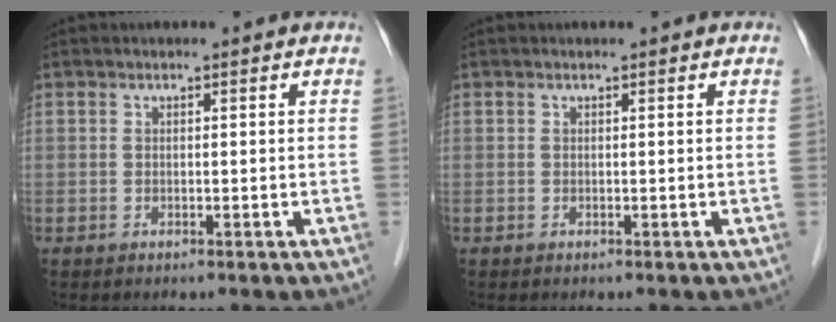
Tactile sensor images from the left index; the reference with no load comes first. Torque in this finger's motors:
{"motor_torque": [0.14, 0.01, -0.01, -0.01]}